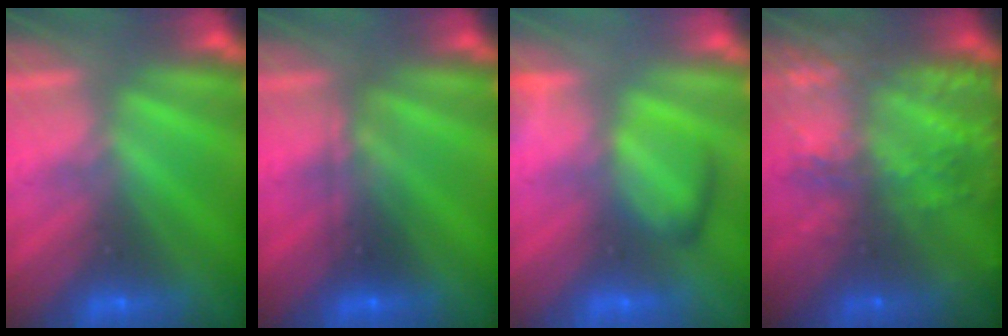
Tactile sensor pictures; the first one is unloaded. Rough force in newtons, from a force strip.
{"total": 2.3}
{"total": 2.5}
{"total": 7.5}